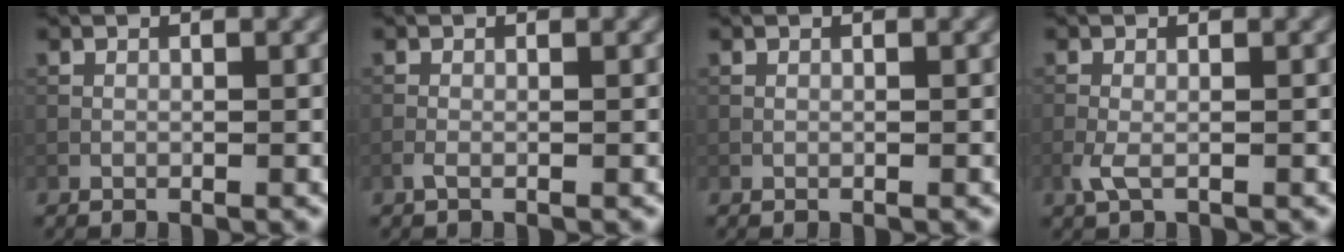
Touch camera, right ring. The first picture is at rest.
{"total": 0.6, "force": [-0.4, 0.0, 0.5], "torque": [-0.014, 0.002, -0.010]}
{"total": 0.0}
{"total": 1.7, "force": [-0.8, 0.5, 1.4], "torque": [-0.037, -0.001, -0.022]}